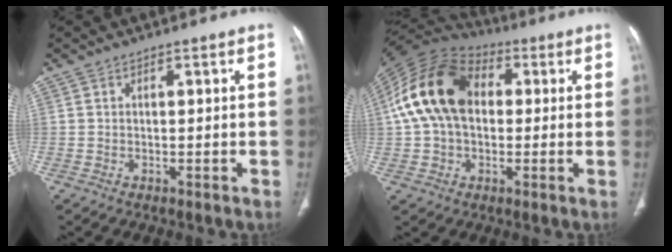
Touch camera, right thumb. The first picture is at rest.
{"total": 17.9, "force": [2.3, 12.2, 12.9], "torque": [-0.238, 0.035, 0.032]}